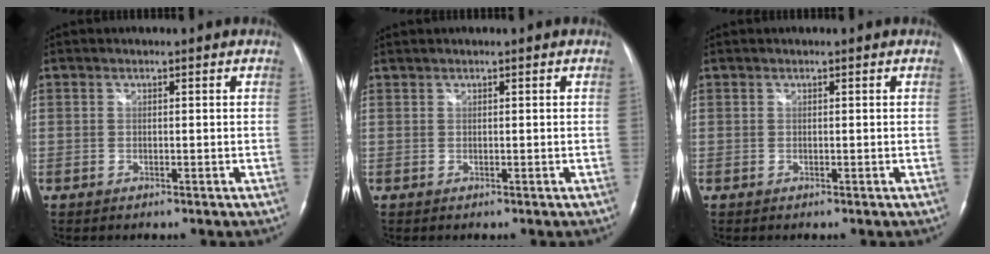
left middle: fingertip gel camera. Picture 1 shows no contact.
{"total": 0.6, "force": [0.6, -0.1, 0.1], "torque": [-0.008, 0.011, 0.018]}
{"total": 0.0}